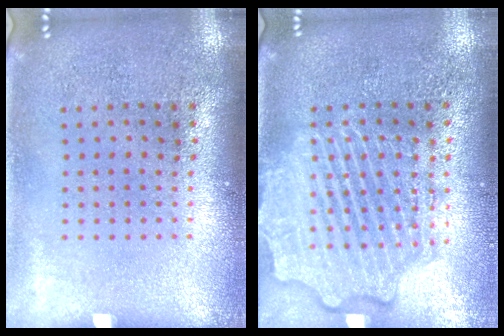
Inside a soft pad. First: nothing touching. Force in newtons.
{"total": 4.5, "press": 4.5, "slide": 0.6}